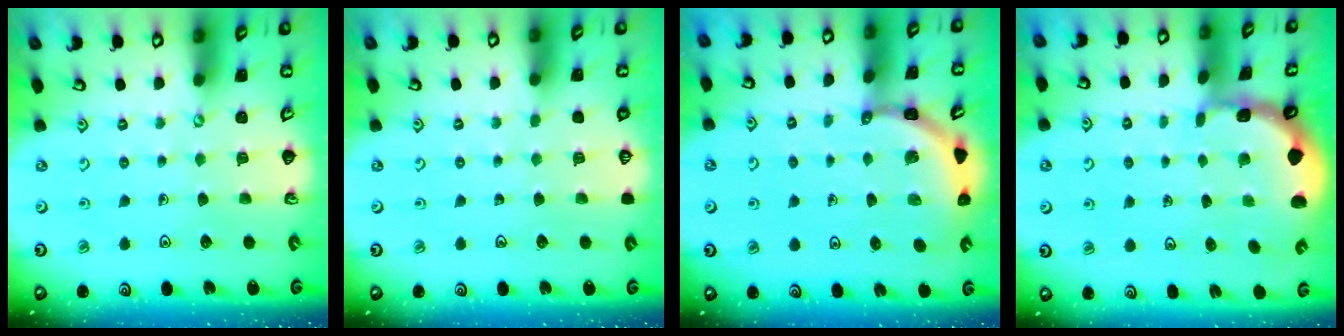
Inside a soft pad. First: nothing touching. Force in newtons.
{"total": 0.0}
{"total": 3.5, "press": 3.5, "slide": 0.2}
{"total": 1.0, "press": 1.0, "slide": 0.2}